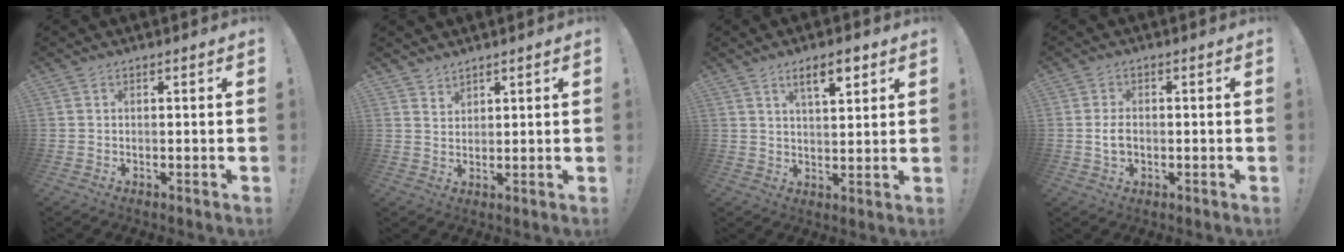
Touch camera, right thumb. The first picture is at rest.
{"total": 2.6, "force": [2.5, 0.8, -0.1], "torque": [0.010, -0.022, 0.045]}
{"total": 7.5, "force": [4.5, 2.4, 5.6], "torque": [-0.078, -0.019, 0.072]}
{"total": 4.0, "force": [-0.4, 2.5, 3.1], "torque": [-0.045, 0.001, -0.010]}